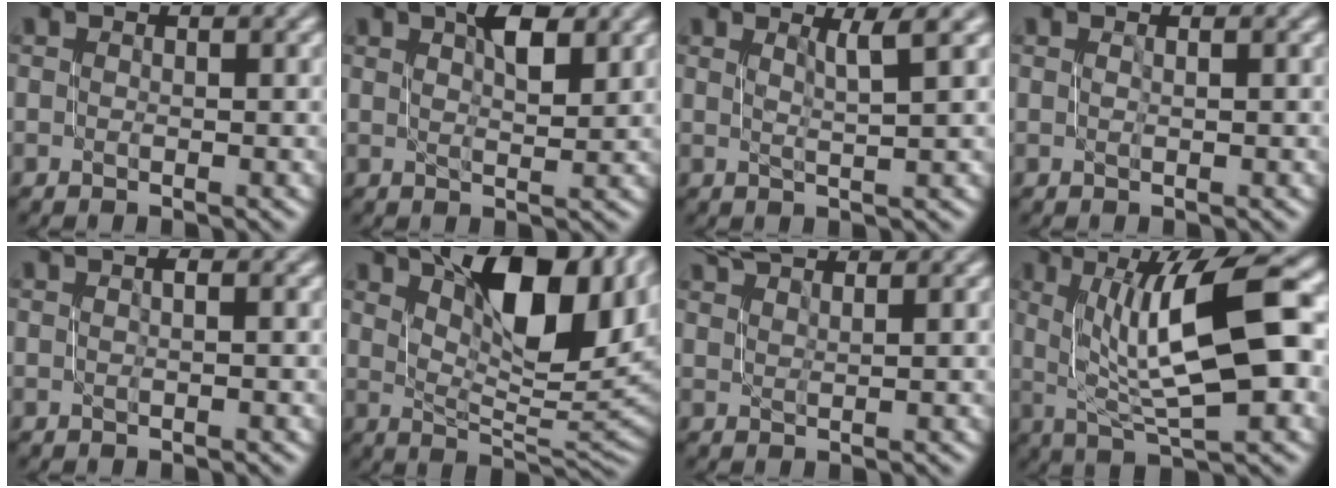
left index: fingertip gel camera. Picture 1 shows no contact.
{"total": 3.2, "force": [1.7, 0.9, 2.6], "torque": [-0.039, -0.001, 0.027]}
{"total": 2.2, "force": [1.2, 0.2, 1.9], "torque": [-0.025, 0.000, 0.021]}
{"total": 0.0}
{"total": 0.6, "force": [0.1, 0.2, 0.6], "torque": [-0.007, 0.002, -0.002]}
{"total": 13.1, "force": [5.6, 5.3, 10.6], "torque": [-0.155, 0.012, 0.096]}
{"total": 3.7, "force": [3.4, 0.5, 1.2], "torque": [-0.017, 0.009, 0.058]}
{"total": 10.5, "force": [1.5, 2.8, 10.0], "torque": [-0.147, 0.012, 0.029]}